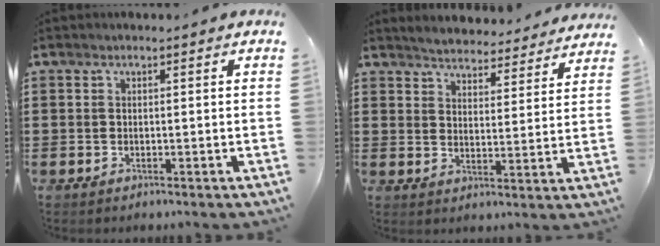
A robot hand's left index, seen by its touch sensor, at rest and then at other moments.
{"total": 4.1, "force": [4.1, -0.1, 0.0], "torque": [-0.022, -0.028, 0.070]}